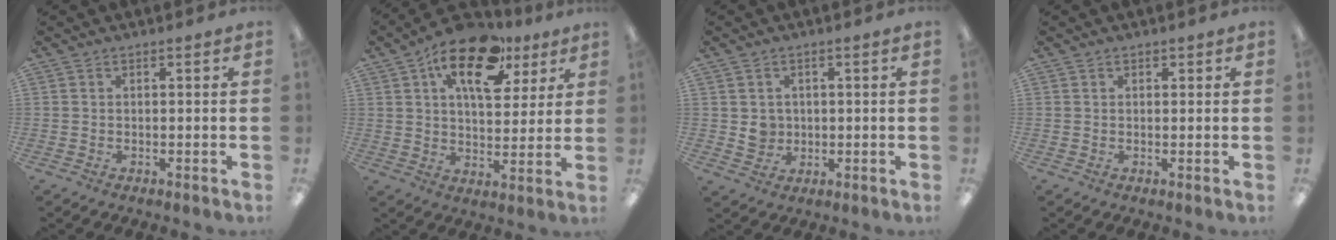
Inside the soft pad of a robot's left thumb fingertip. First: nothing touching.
{"total": 16.7, "force": [9.3, 8.3, 11.1], "torque": [-0.162, -0.036, 0.156]}
{"total": 4.0, "force": [0.6, 3.9, 0.7], "torque": [0.002, -0.002, 0.008]}
{"total": 1.0, "force": [0.6, 0.8, 0.0], "torque": [0.000, 0.003, 0.012]}